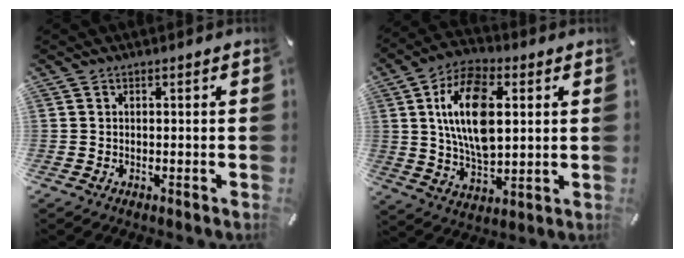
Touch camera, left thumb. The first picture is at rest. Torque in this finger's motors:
{"motor_torque": [0.61, 0.90, 2.03, -0.74, 0.69]}